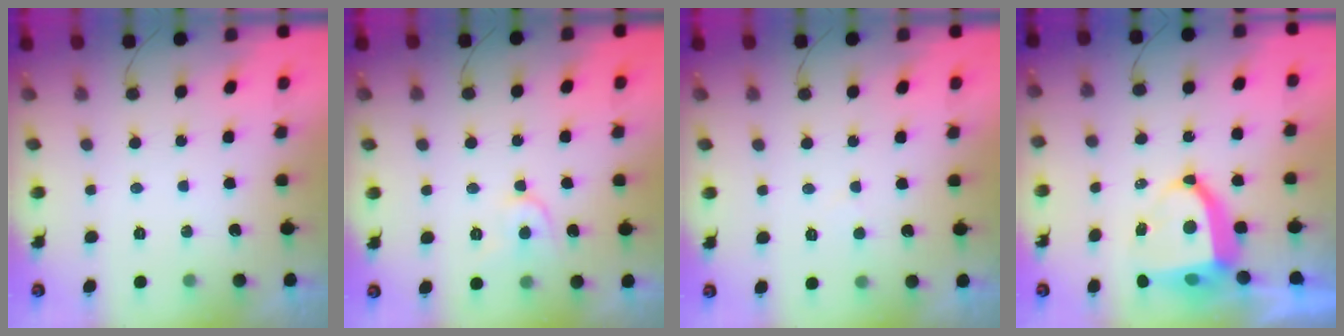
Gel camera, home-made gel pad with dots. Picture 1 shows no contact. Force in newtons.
{"total": 7.3, "press": 7.2, "slide": 0.8}
{"total": 3.0, "press": 3.0, "slide": 0.3}
{"total": 10.2, "press": 10.2, "slide": 1.1}